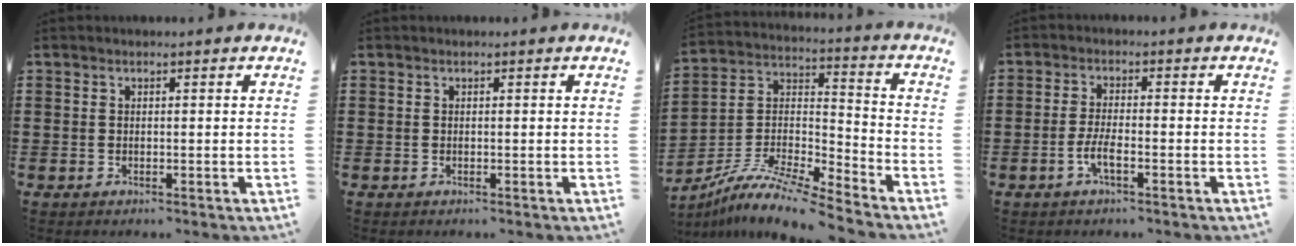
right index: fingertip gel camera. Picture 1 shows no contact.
{"total": 0.0}
{"total": 9.4, "force": [-8.3, 0.9, 4.4], "torque": [-0.098, 0.000, -0.171]}
{"total": 3.2, "force": [-1.6, 0.5, 2.8], "torque": [-0.063, -0.005, -0.032]}